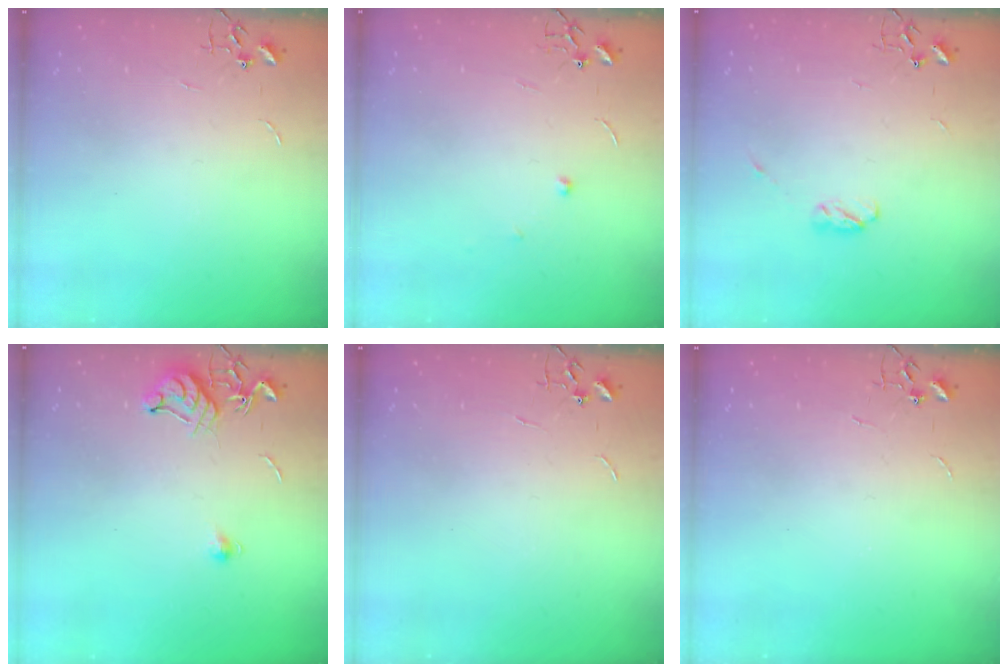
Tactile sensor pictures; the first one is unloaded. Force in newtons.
{"total": 4.8, "press": 4.8, "slide": 0.5}
{"total": 4.2, "press": 4.2, "slide": 0.7}
{"total": 7.8, "press": 7.7, "slide": 0.8}
{"total": 0.0}
{"total": 0.0}